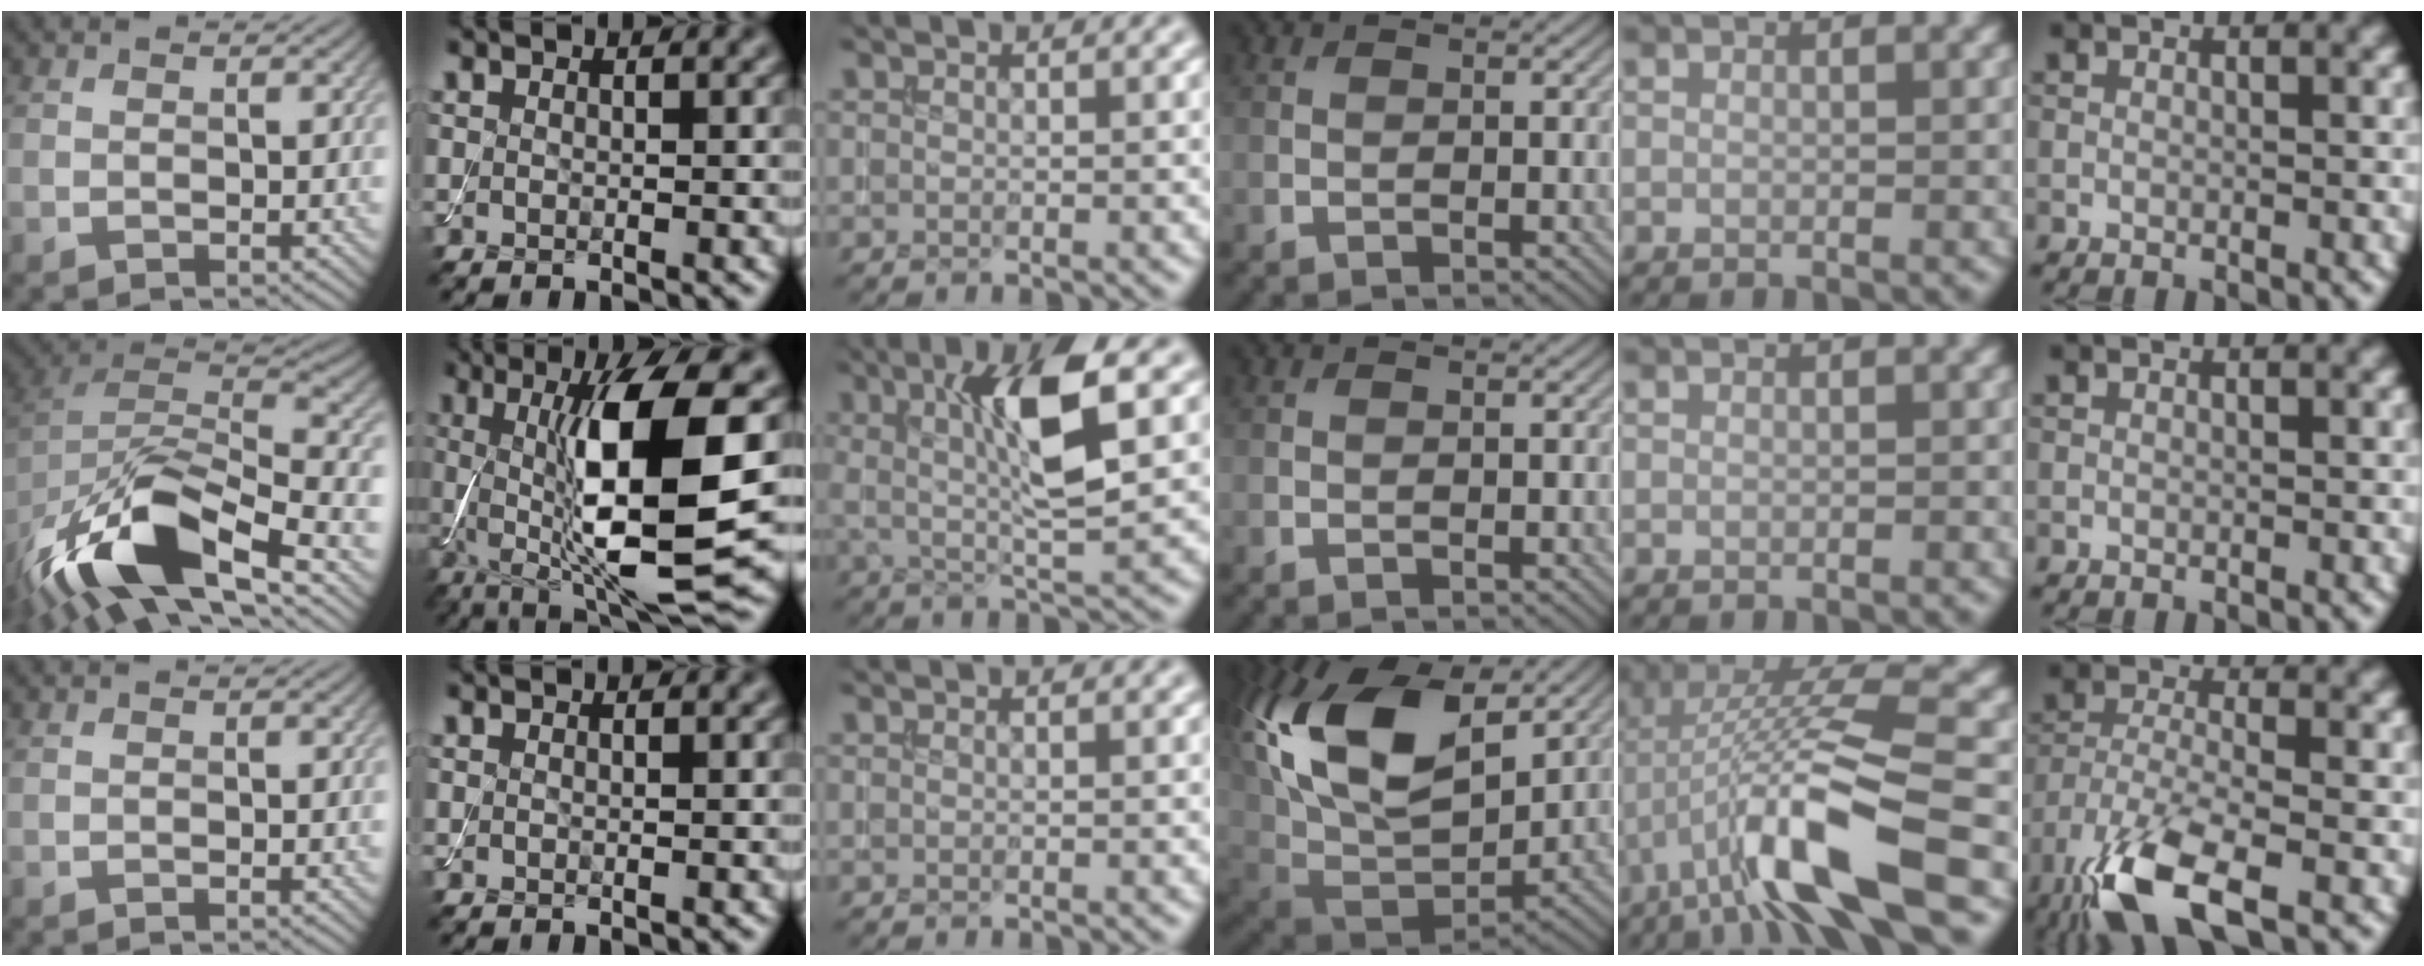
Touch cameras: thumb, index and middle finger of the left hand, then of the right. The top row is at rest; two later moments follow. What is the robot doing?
{"motion": "assemble", "object": "toy tower of hanoi"}